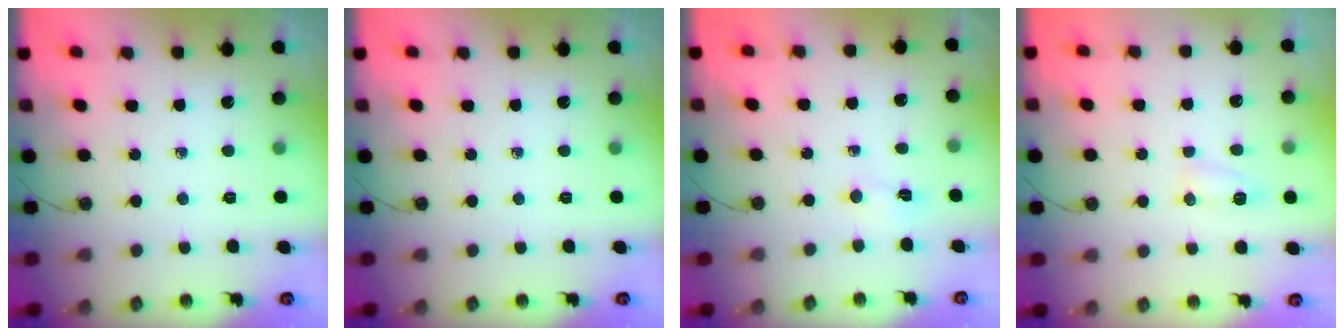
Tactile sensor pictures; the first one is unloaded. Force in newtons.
{"total": 0.0}
{"total": 2.3, "press": 2.3, "slide": 0.5}
{"total": 6.0, "press": 6.0, "slide": 0.7}